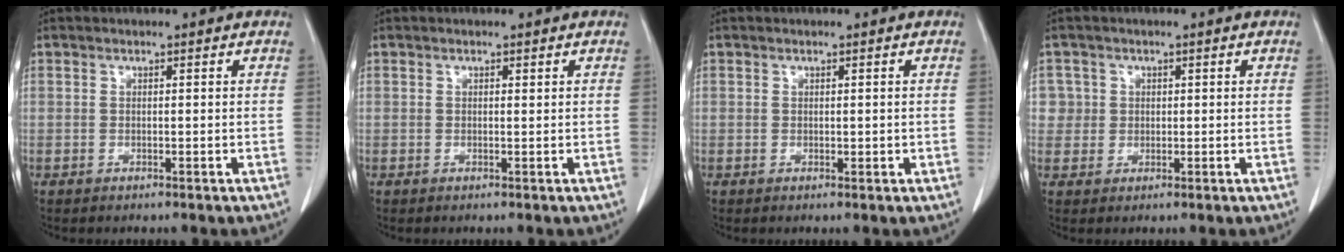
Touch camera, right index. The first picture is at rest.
{"total": 0.0}
{"total": 0.8, "force": [0.0, 0.5, 0.6], "torque": [-0.006, -0.001, 0.003]}
{"total": 2.9, "force": [0.7, 2.8, -0.3], "torque": [0.027, 0.005, 0.007]}